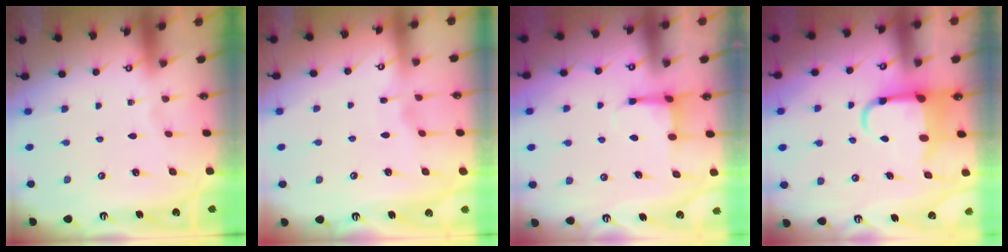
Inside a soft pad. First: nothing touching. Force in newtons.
{"total": 2.8, "press": 2.8, "slide": 0.4}
{"total": 4.1, "press": 4.1, "slide": 0.5}
{"total": 6.5, "press": 6.3, "slide": 1.4}